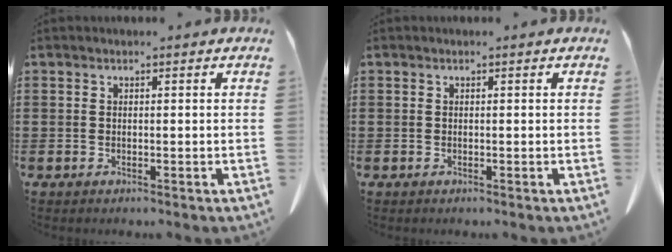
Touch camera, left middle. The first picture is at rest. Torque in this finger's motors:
{"motor_torque": [0.03, -0.10, -0.01, 0.00]}